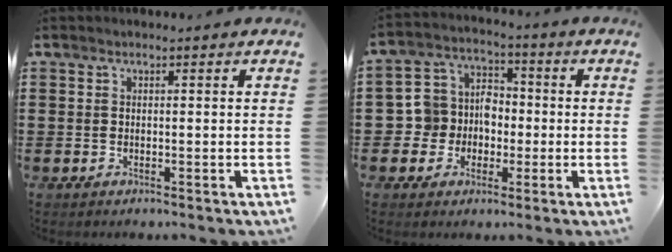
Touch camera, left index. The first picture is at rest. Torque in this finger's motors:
{"motor_torque": [0.52, 0.55, 0.15, 0.02]}